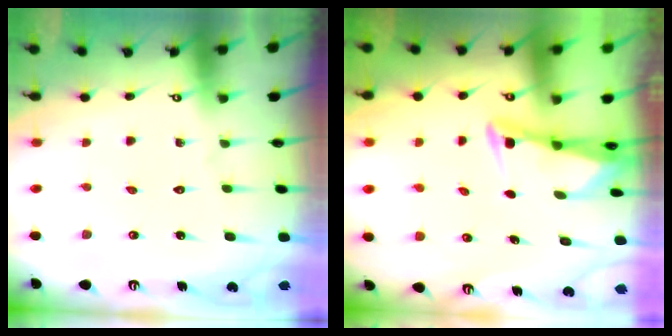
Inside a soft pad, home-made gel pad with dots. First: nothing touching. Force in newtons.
{"total": 2.7, "press": 2.6, "slide": 0.2}